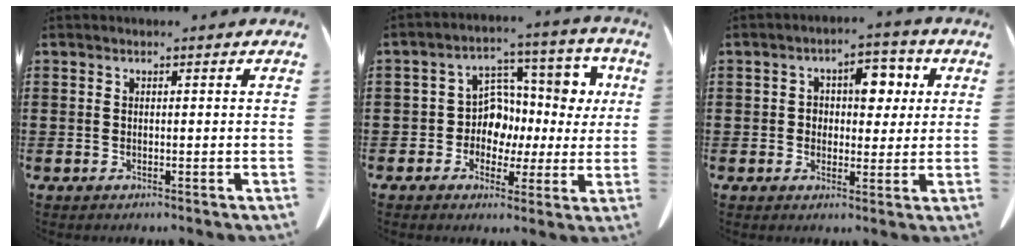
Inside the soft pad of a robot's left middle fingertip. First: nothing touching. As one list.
[{"total": 7.8, "force": [0.9, 6.7, 3.9], "torque": [-0.095, -0.005, 0.017]}, {"total": 5.3, "force": [1.5, 3.6, 3.6], "torque": [-0.068, 0.007, 0.019]}]